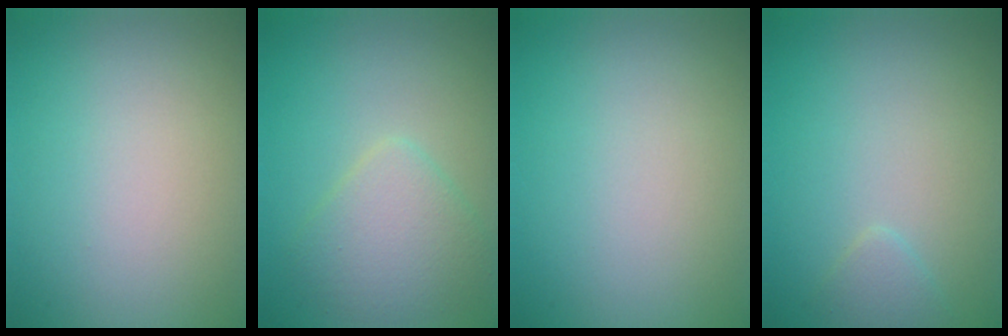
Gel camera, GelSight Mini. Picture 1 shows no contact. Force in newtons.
{"total": 3.7, "press": 3.7, "slide": 0.1}
{"total": 0.0}
{"total": 1.1, "press": 1.1, "slide": 0.1}